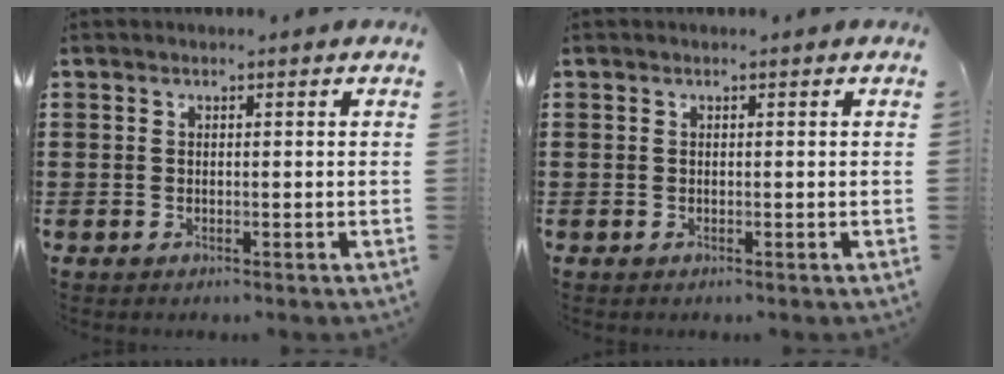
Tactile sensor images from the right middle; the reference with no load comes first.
{"total": 0.0}